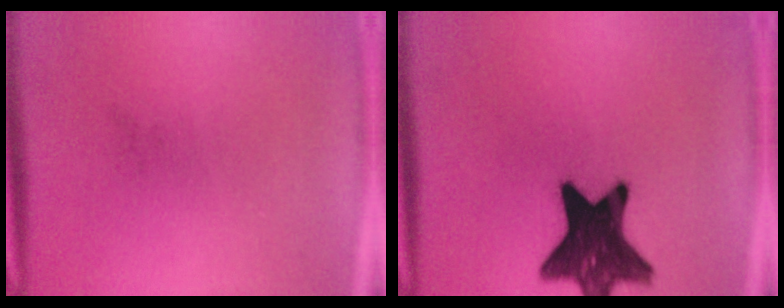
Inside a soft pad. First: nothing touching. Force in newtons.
{"total": 16.4}